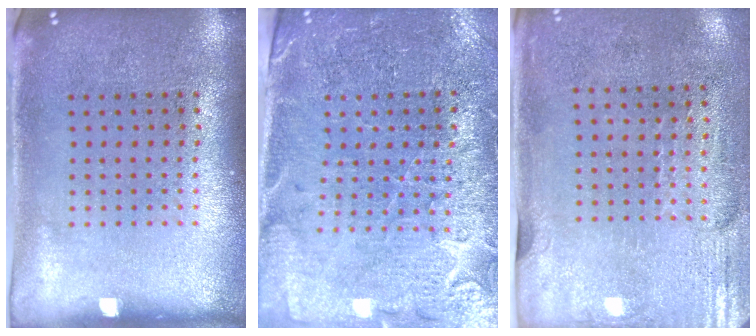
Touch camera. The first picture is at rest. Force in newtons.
{"total": 3.4, "press": 3.3, "slide": 1.1}
{"total": 2.9, "press": 2.4, "slide": 1.6}